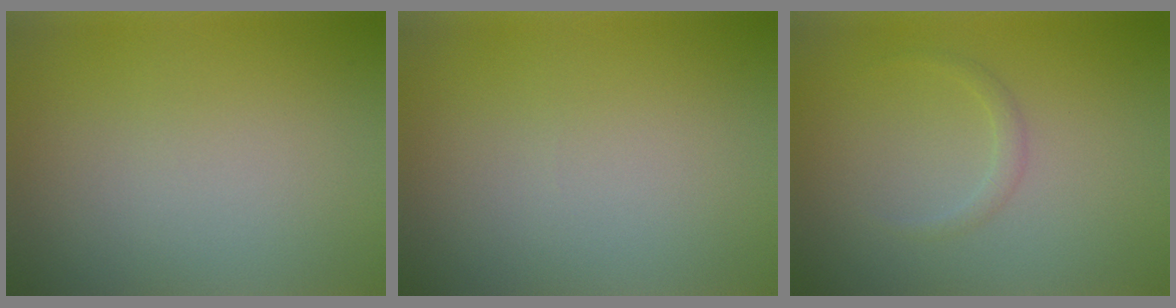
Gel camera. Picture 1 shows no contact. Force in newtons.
{"total": 0.0}
{"total": 0.9, "press": 0.9, "slide": 0.1}